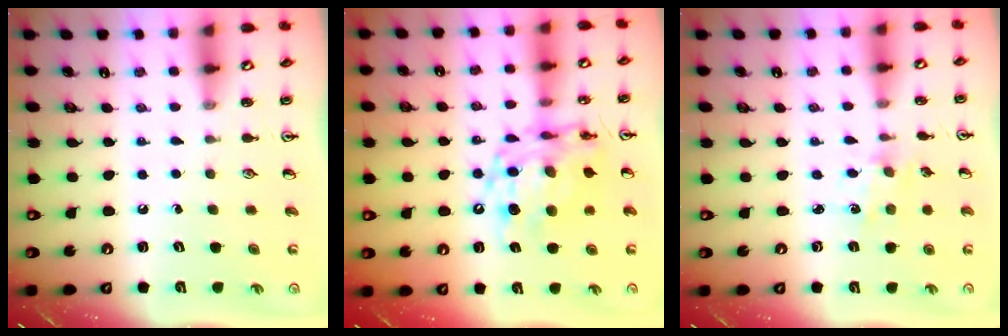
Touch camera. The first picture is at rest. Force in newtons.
{"total": 14.2, "press": 14.1, "slide": 1.3}
{"total": 1.3, "press": 1.3, "slide": 0.2}